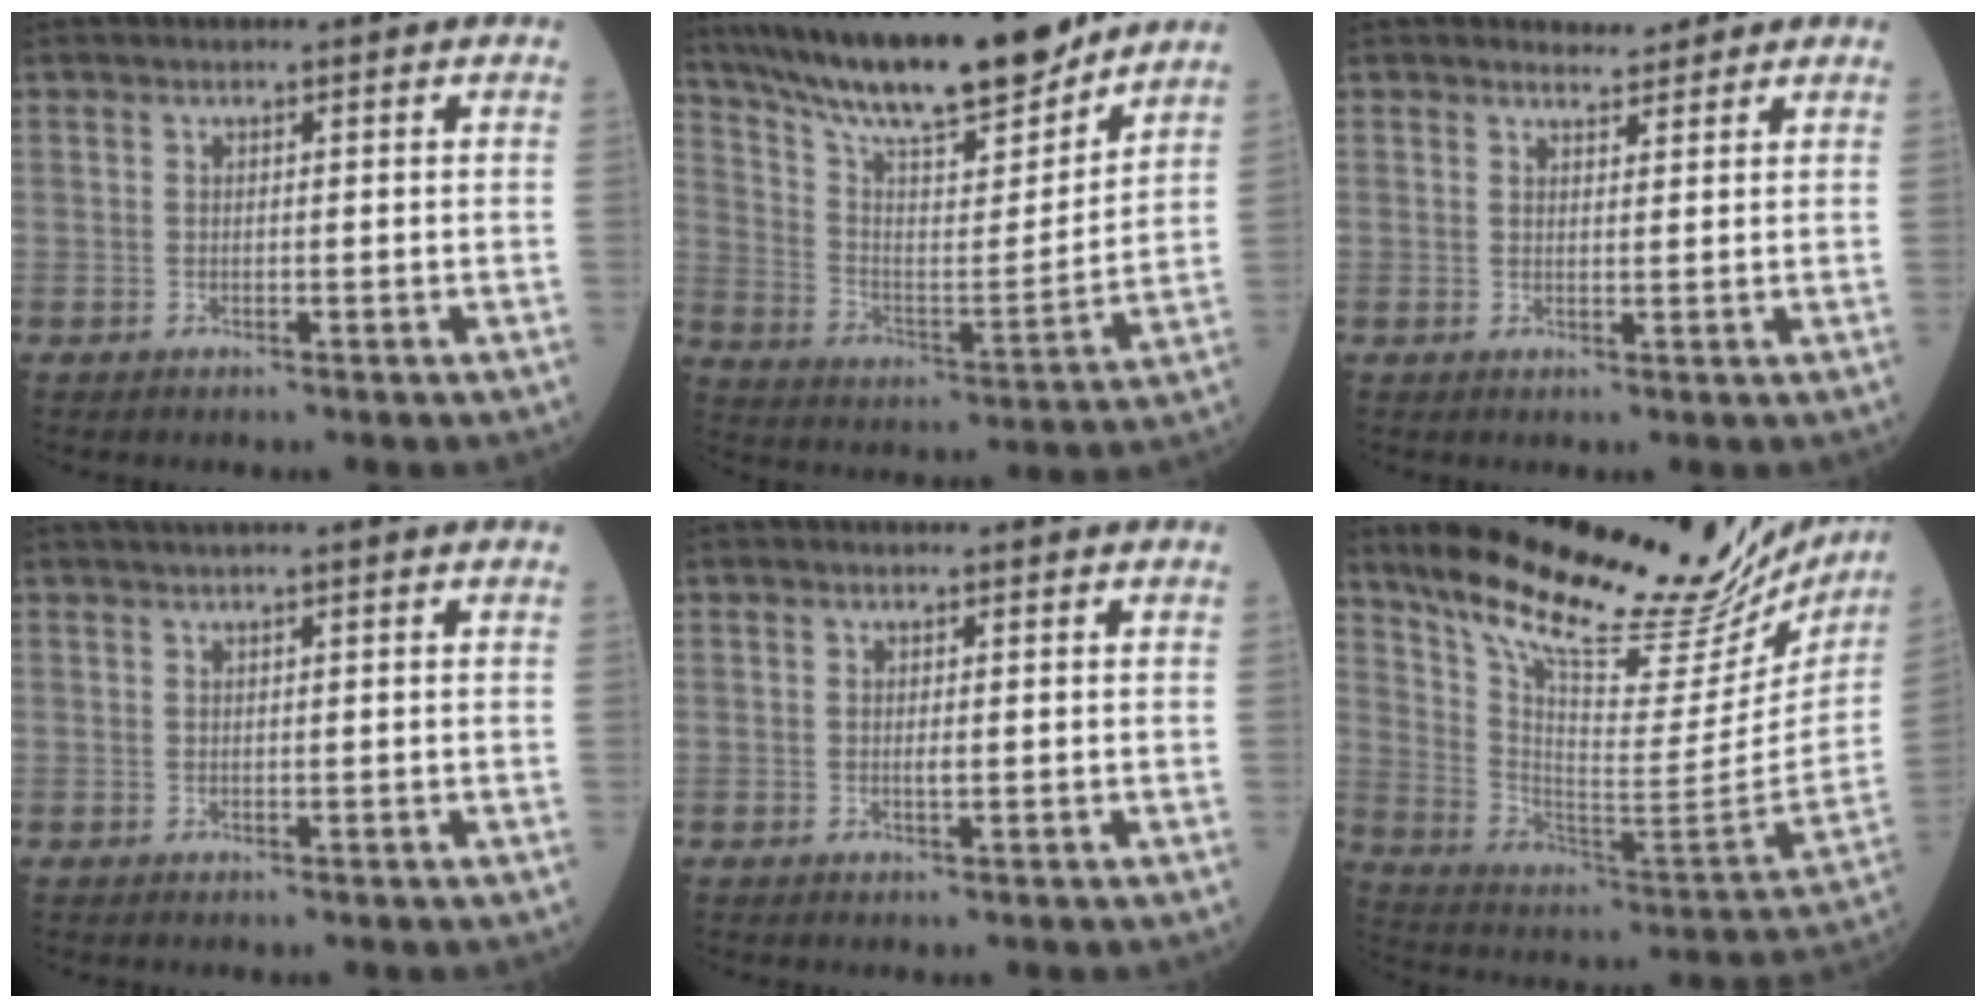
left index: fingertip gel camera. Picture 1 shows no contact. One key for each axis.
{"total": 21.0, "fx": 17.9, "fy": 2.5, "fz": 10.7, "tx": -0.182, "ty": -0.006, "tz": 0.296}
{"total": 2.1, "fx": 1.9, "fy": 0.9, "fz": -0.1, "tx": 0.005, "ty": 0.003, "tz": 0.029}
{"total": 2.2, "fx": 1.7, "fy": -0.4, "fz": 1.2, "tx": -0.013, "ty": 0.021, "tz": 0.034}
{"total": 0.7, "fx": 0.1, "fy": 0.1, "fz": 0.6, "tx": -0.013, "ty": -0.001, "tz": 0.001}
{"total": 30.8, "fx": 26.7, "fy": 6.6, "fz": 14.0, "tx": -0.229, "ty": -0.072, "tz": 0.367}